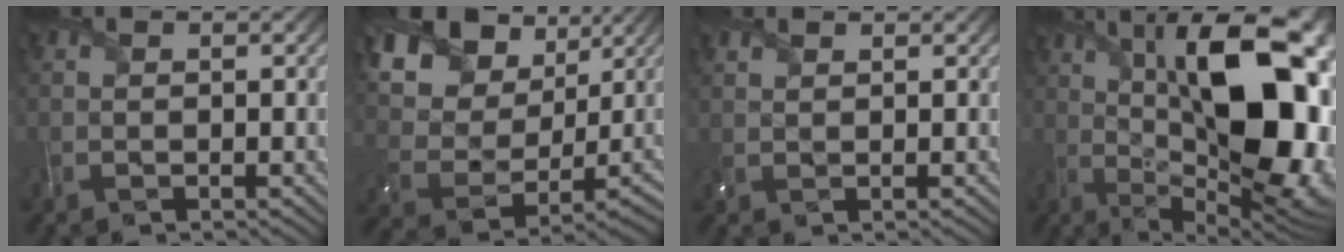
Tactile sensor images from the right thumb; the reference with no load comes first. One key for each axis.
{"total": 16.8, "fx": 9.5, "fy": 10.9, "fz": 8.6, "tx": -0.214, "ty": 0.033, "tz": 0.184}
{"total": 0.9, "fx": 0.9, "fy": 0.0, "fz": 0.4, "tx": -0.016, "ty": 0.002, "tz": 0.020}
{"total": 19.8, "fx": 3.3, "fy": 8.4, "fz": 17.6, "tx": -0.241, "ty": 0.033, "tz": 0.043}